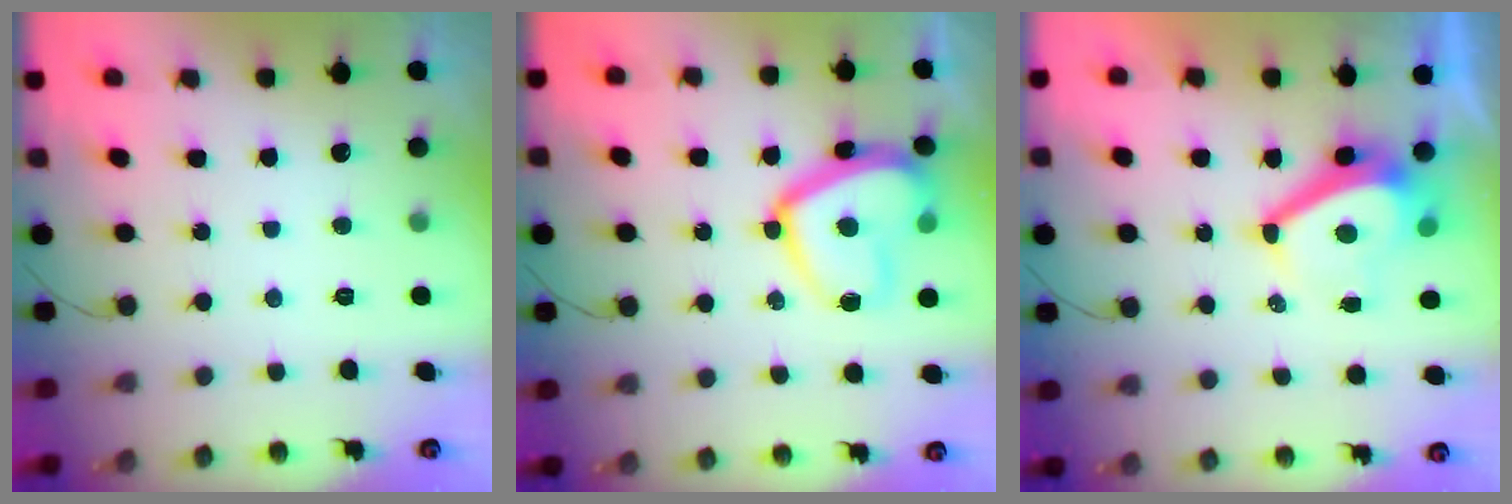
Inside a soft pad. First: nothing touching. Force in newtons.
{"total": 15.9, "press": 15.8, "slide": 1.6}
{"total": 8.0, "press": 8.0, "slide": 0.9}